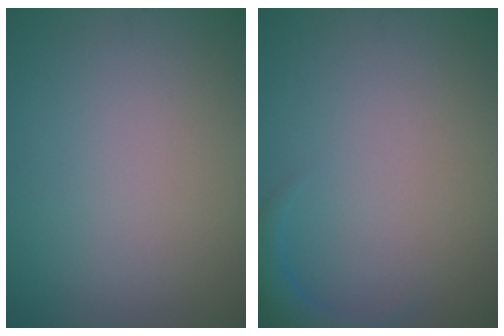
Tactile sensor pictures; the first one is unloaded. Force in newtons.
{"total": 1.7, "press": 1.6, "slide": 0.2}